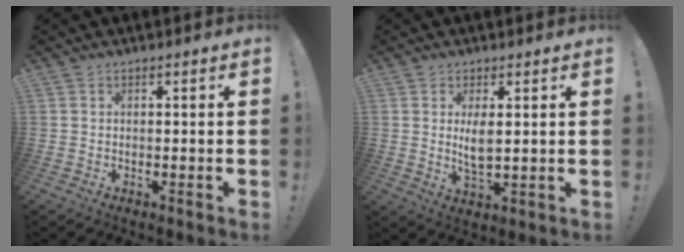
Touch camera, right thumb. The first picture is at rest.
{"total": 5.1, "force": [1.6, 1.9, 4.5], "torque": [-0.071, -0.013, 0.022]}